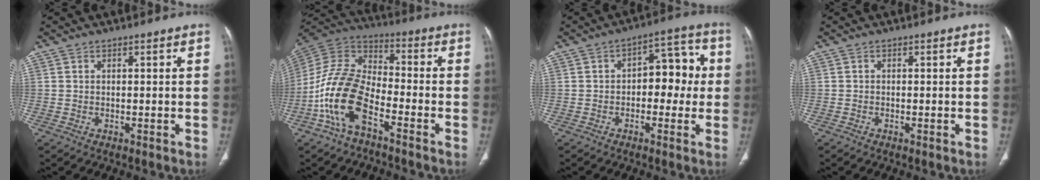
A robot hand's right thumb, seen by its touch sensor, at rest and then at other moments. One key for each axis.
{"total": 15.0, "fx": -6.7, "fy": 7.4, "fz": 11.1, "tx": -0.225, "ty": 0.054, "tz": -0.139}
{"total": 9.7, "fx": -0.1, "fy": 5.9, "fz": 7.7, "tx": -0.060, "ty": 0.036, "tz": -0.011}
{"total": 0.5, "fx": -0.3, "fy": 0.2, "fz": 0.4, "tx": -0.007, "ty": 0.000, "tz": -0.006}